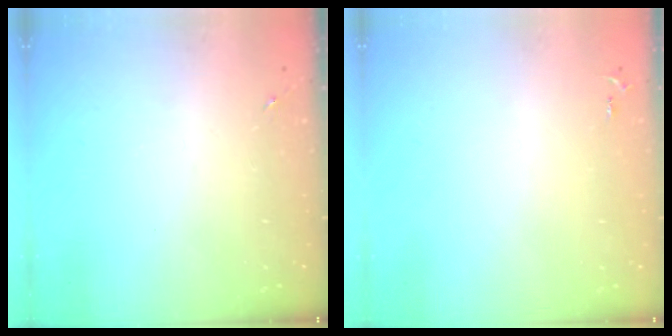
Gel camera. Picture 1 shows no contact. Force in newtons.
{"total": 2.6, "press": 2.6, "slide": 0.3}